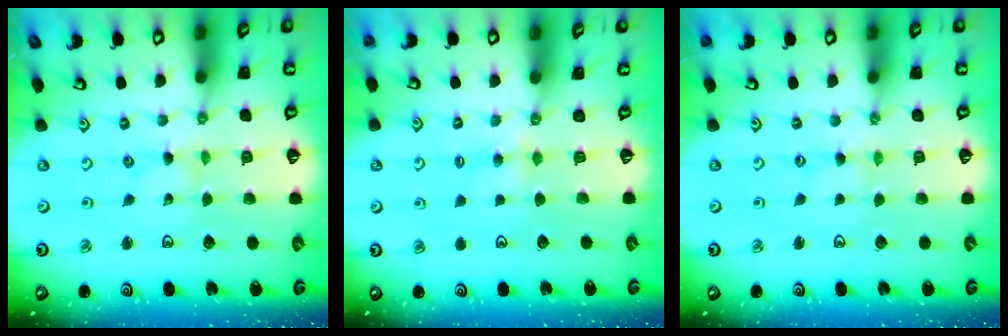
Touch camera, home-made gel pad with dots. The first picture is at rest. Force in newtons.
{"total": 2.8, "press": 2.8, "slide": 0.4}
{"total": 0.0}